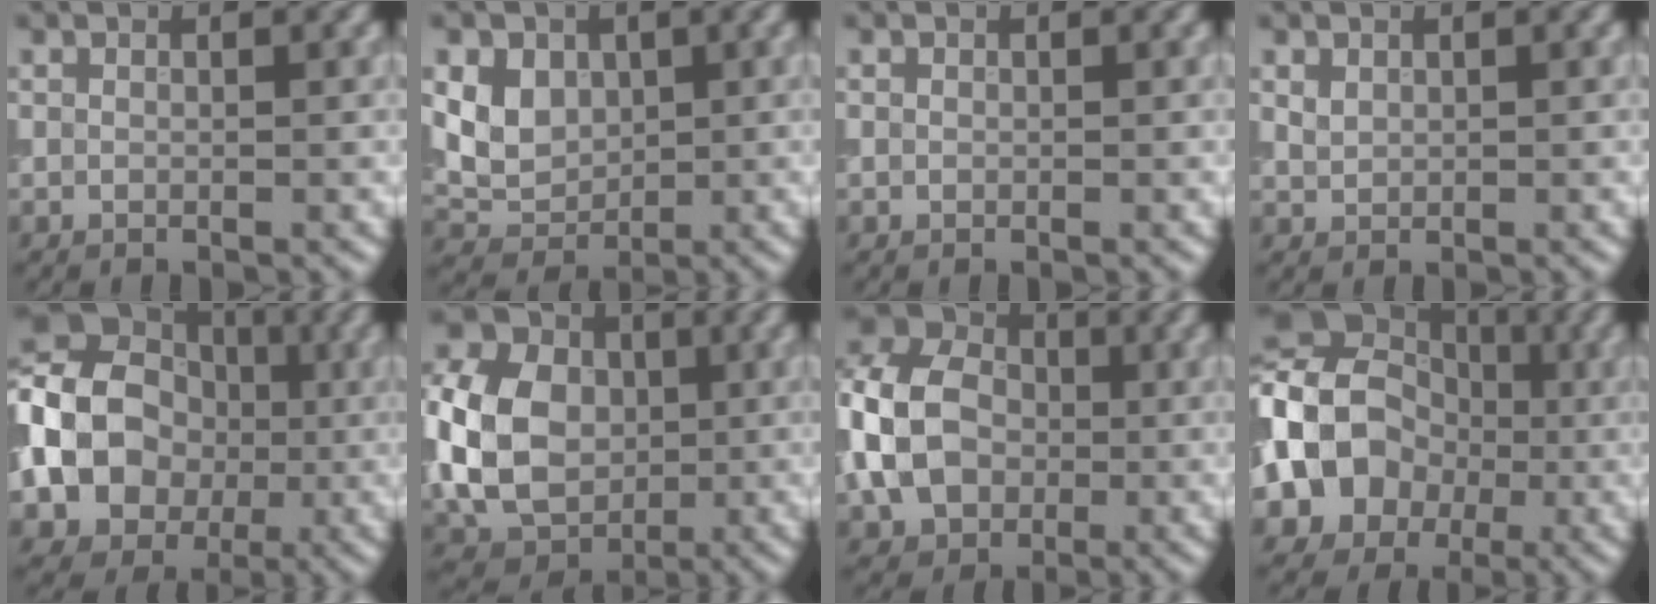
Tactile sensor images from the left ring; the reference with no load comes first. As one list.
[{"total": 4.4, "force": [1.0, 3.6, 2.3], "torque": [-0.046, -0.003, 0.016]}, {"total": 0.0}, {"total": 1.0, "force": [0.5, 0.7, 0.4], "torque": [-0.009, -0.001, 0.013]}, {"total": 15.6, "force": [-1.1, 13.1, 8.4], "torque": [-0.167, 0.002, -0.047]}, {"total": 11.5, "force": [-0.3, 9.0, 7.1], "torque": [-0.171, 0.001, -0.014]}, {"total": 9.4, "force": [-0.9, 7.4, 5.7], "torque": [-0.128, 0.005, -0.028]}, {"total": 10.4, "force": [-0.9, 8.6, 5.8], "torque": [-0.099, -0.007, -0.035]}]